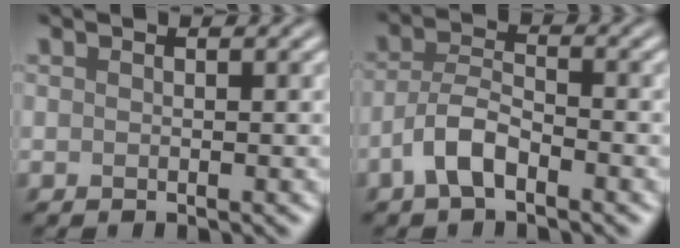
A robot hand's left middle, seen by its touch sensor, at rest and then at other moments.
{"total": 3.8, "force": [-2.1, 1.6, 2.7], "torque": [-0.055, 0.009, -0.049]}